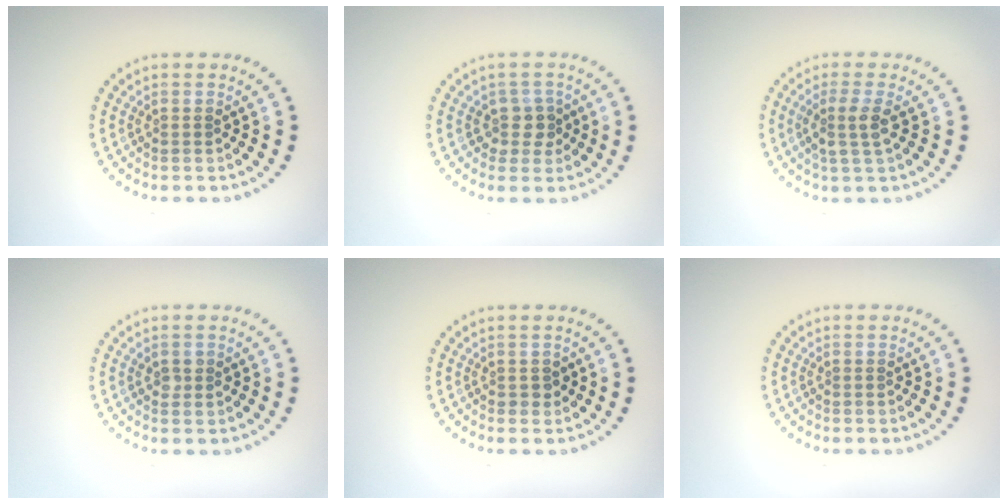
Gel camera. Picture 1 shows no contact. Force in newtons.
{"total": 2.1, "press": 1.7, "slide": 1.2}
{"total": 2.2, "press": 1.9, "slide": 1.1}
{"total": 1.0, "press": 1.0, "slide": 0.2}
{"total": 0.9, "press": 0.8, "slide": 0.3}
{"total": 0.0}